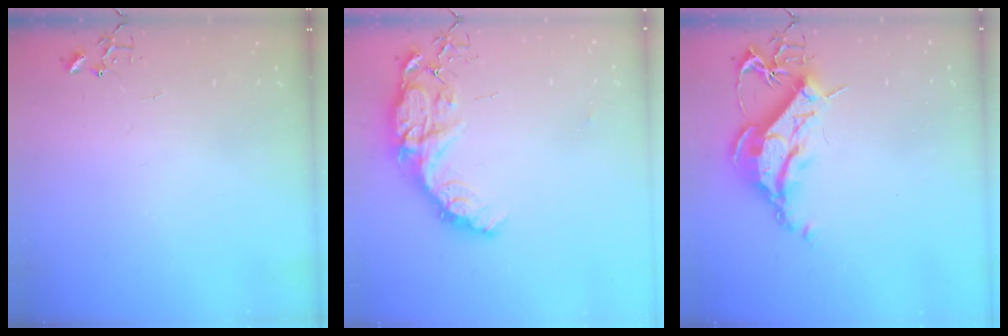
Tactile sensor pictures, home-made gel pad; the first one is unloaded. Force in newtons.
{"total": 17.2, "press": 17.1, "slide": 1.2}
{"total": 12.9, "press": 12.9, "slide": 1.2}